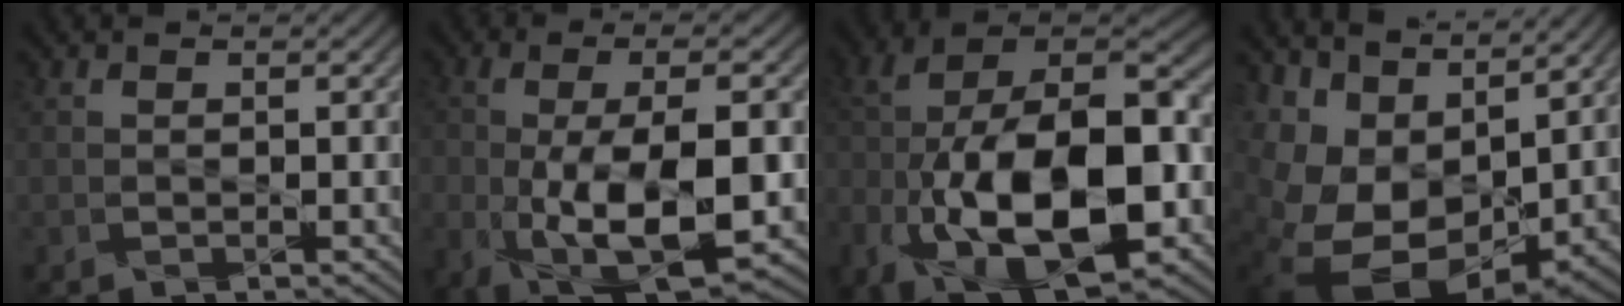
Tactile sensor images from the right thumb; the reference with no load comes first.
{"total": 13.6, "force": [-2.8, 6.0, 11.9], "torque": [-0.229, -0.025, -0.034]}
{"total": 18.7, "force": [-6.4, 9.6, 14.7], "torque": [-0.266, -0.025, -0.114]}
{"total": 14.9, "force": [3.6, 10.6, 9.9], "torque": [-0.221, -0.024, 0.103]}